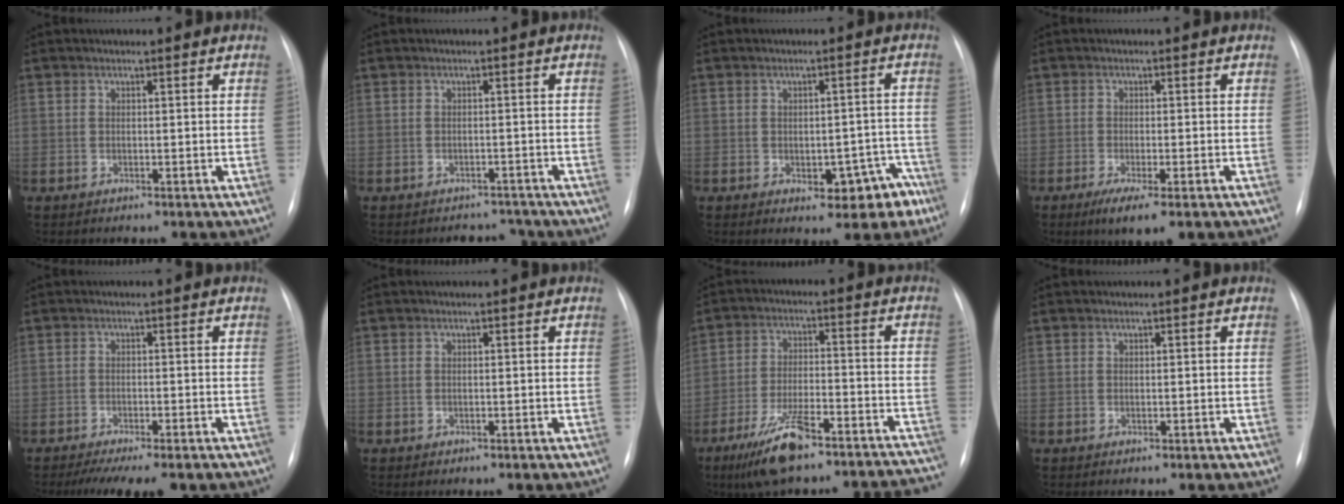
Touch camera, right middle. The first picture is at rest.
{"total": 3.0, "force": [-2.7, 1.1, -0.5], "torque": [0.010, 0.007, -0.036]}
{"total": 6.7, "force": [-3.5, 3.5, 4.5], "torque": [-0.033, 0.027, -0.035]}
{"total": 5.4, "force": [-3.2, 0.8, 4.3], "torque": [-0.071, -0.014, -0.048]}
{"total": 9.1, "force": [-7.3, 1.7, 5.2], "torque": [-0.064, -0.009, -0.104]}
{"total": 0.0}
{"total": 17.1, "force": [-14.2, 3.0, 9.1], "torque": [-0.113, 0.022, -0.220]}
{"total": 0.0}